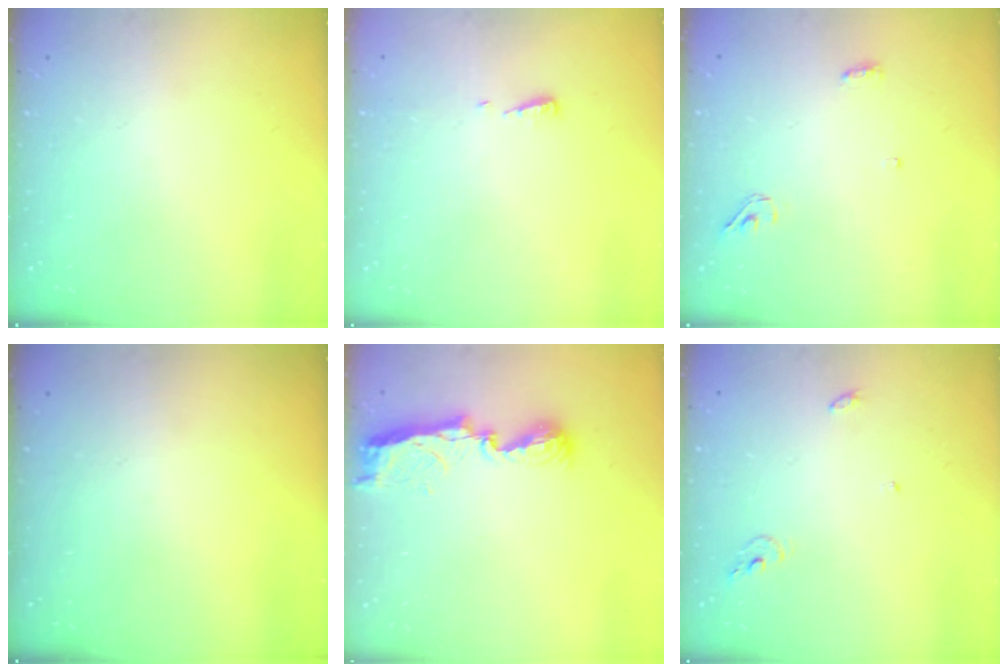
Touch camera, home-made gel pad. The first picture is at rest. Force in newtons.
{"total": 4.3, "press": 4.2, "slide": 0.4}
{"total": 3.8, "press": 3.5, "slide": 1.4}
{"total": 0.0}
{"total": 8.0, "press": 8.0, "slide": 0.1}
{"total": 5.2, "press": 5.2, "slide": 0.4}